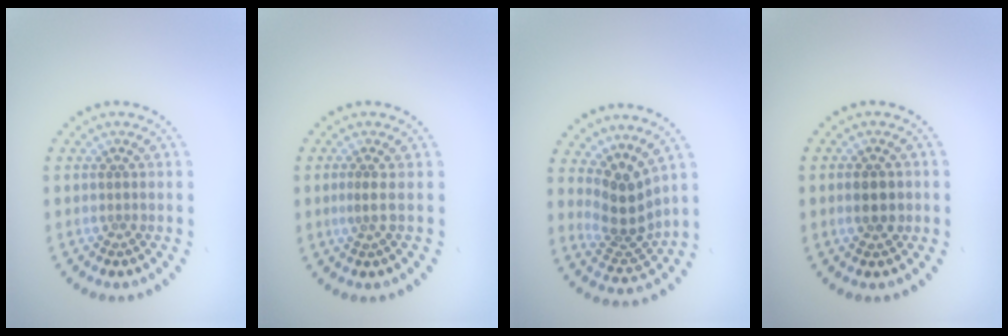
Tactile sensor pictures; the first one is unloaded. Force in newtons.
{"total": 1.0, "press": 0.5, "slide": 0.9}
{"total": 3.8, "press": 2.9, "slide": 2.5}
{"total": 2.4, "press": 2.4, "slide": 0.1}